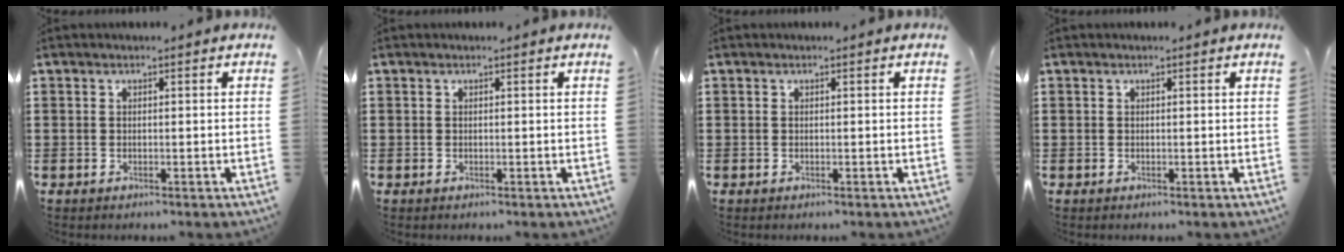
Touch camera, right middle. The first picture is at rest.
{"total": 0.0}
{"total": 0.0}
{"total": 0.0}